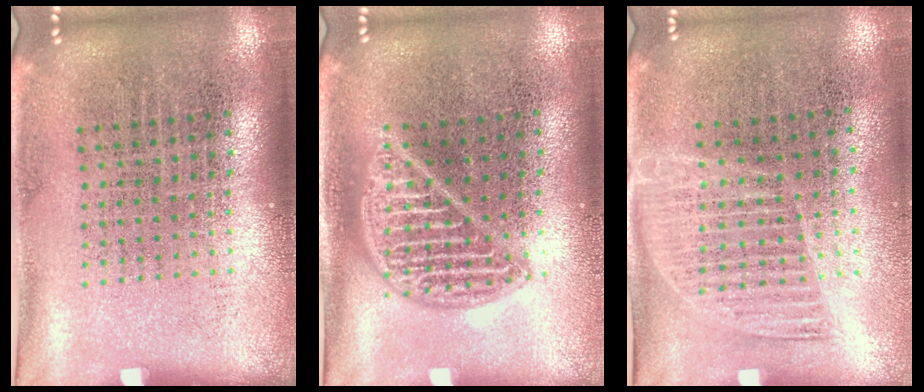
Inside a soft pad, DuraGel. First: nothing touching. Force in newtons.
{"total": 2.1, "press": 2.1, "slide": 0.2}
{"total": 1.3, "press": 1.1, "slide": 0.7}